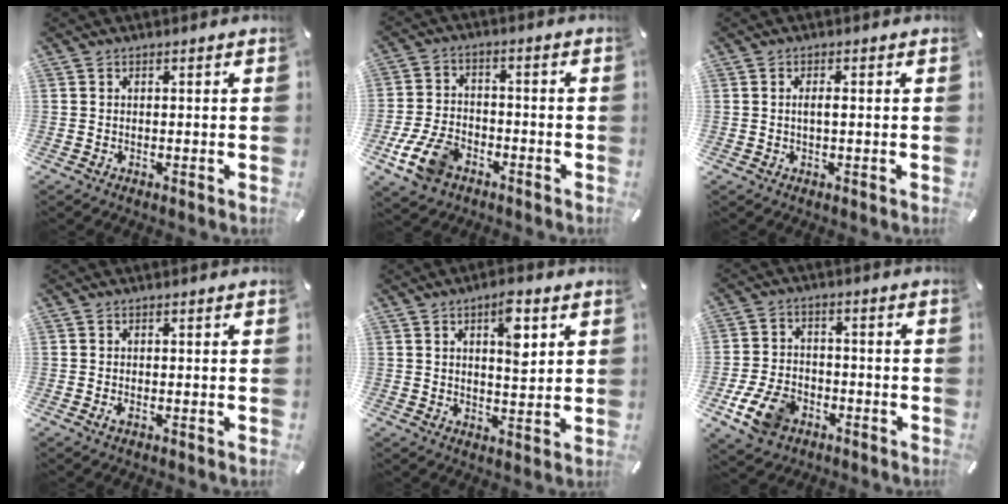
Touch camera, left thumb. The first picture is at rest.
{"total": 10.0, "force": [-5.1, 6.3, 5.9], "torque": [-0.129, 0.021, -0.091]}
{"total": 1.7, "force": [0.1, 0.7, 1.6], "torque": [-0.030, 0.002, 0.000]}
{"total": 1.0, "force": [-0.3, 0.4, 0.9], "torque": [-0.015, -0.003, -0.005]}
{"total": 7.5, "force": [3.2, 3.1, 6.0], "torque": [-0.078, -0.014, 0.046]}
{"total": 9.6, "force": [-4.4, 6.6, 5.5], "torque": [-0.118, 0.014, -0.082]}